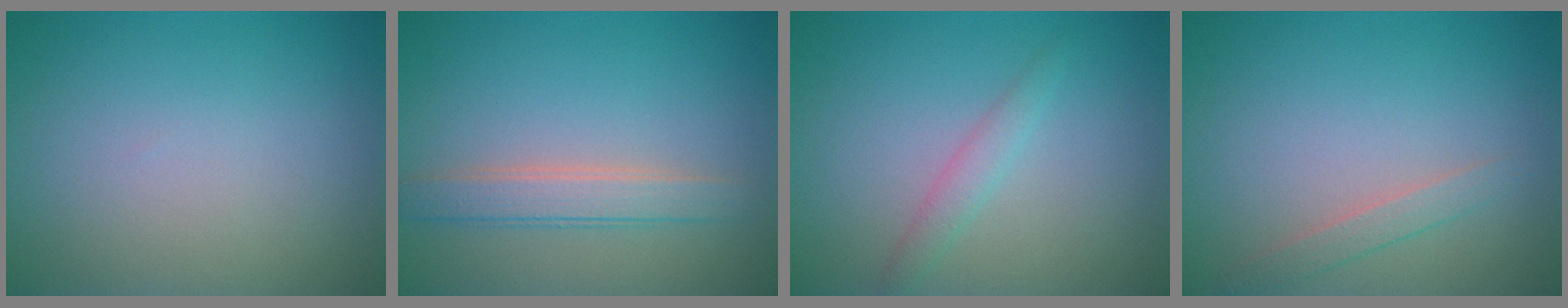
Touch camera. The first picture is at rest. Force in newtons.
{"total": 2.8, "press": 2.8, "slide": 0.3}
{"total": 1.5, "press": 1.5, "slide": 0.0}
{"total": 1.4, "press": 1.4, "slide": 0.1}